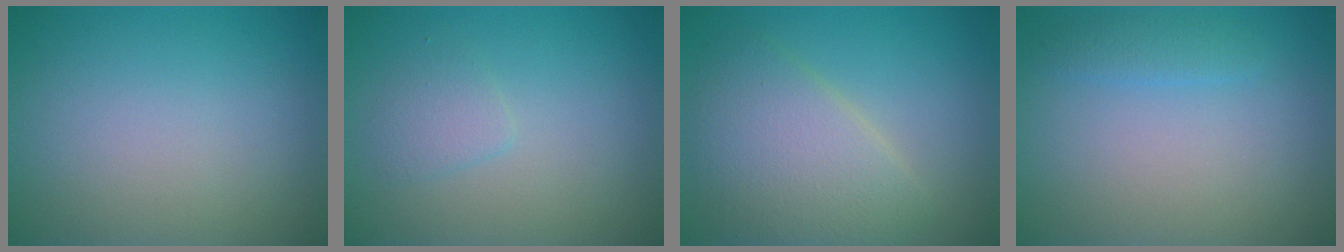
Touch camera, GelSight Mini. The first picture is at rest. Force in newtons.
{"total": 1.4, "press": 1.4, "slide": 0.1}
{"total": 6.0, "press": 6.0, "slide": 0.1}
{"total": 1.3, "press": 1.3, "slide": 0.1}